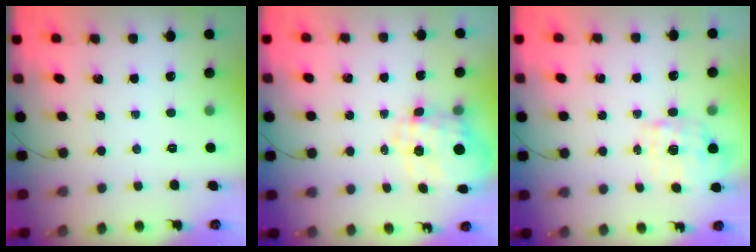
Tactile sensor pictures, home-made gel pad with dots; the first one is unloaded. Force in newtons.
{"total": 10.0, "press": 10.0, "slide": 1.3}
{"total": 1.9, "press": 1.8, "slide": 0.6}